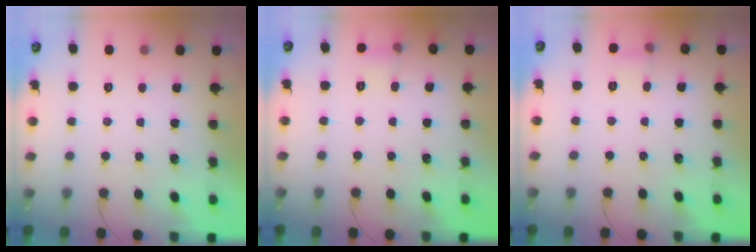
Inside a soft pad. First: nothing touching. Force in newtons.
{"total": 5.6, "press": 5.2, "slide": 2.0}
{"total": 4.9, "press": 4.7, "slide": 1.5}